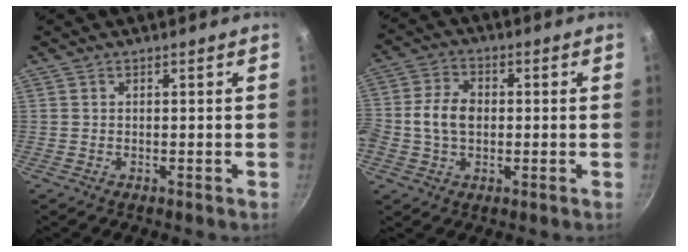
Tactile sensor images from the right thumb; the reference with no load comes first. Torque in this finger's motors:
{"motor_torque": [0.73, 2.38, 1.61, -0.29, 0.55]}